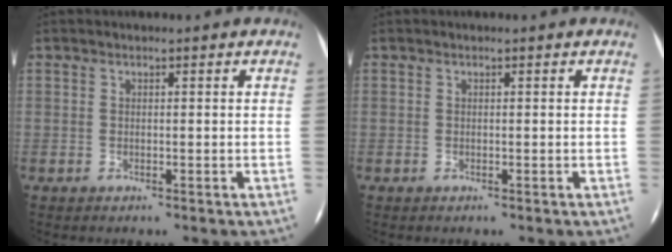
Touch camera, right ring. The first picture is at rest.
{"total": 0.0}